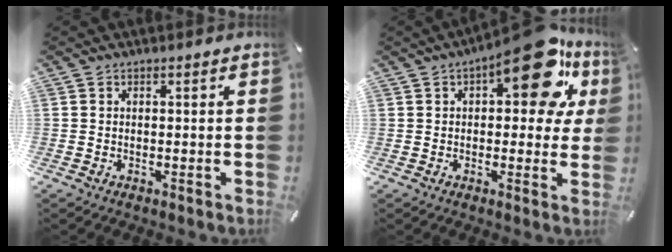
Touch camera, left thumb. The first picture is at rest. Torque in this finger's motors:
{"motor_torque": [2.50, 2.50, 1.64, -1.13, 0.18]}